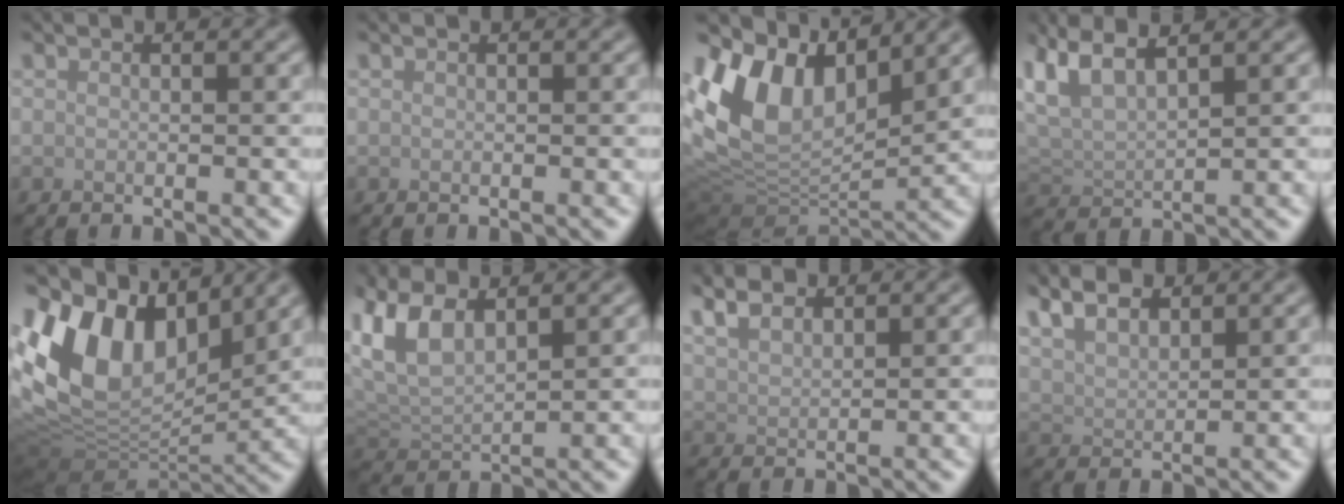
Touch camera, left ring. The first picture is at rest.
{"total": 0.0}
{"total": 11.2, "force": [4.3, 7.1, 7.6], "torque": [-0.159, 0.007, 0.081]}
{"total": 4.7, "force": [3.3, 1.4, 3.1], "torque": [-0.076, 0.019, 0.064]}
{"total": 12.6, "force": [4.1, 8.3, 8.6], "torque": [-0.179, 0.013, 0.077]}
{"total": 5.4, "force": [2.8, 2.4, 3.9], "torque": [-0.097, 0.009, 0.057]}
{"total": 2.9, "force": [2.3, 1.1, 1.3], "torque": [-0.032, 0.012, 0.049]}
{"total": 3.9, "force": [3.0, 1.5, 1.9], "torque": [-0.046, 0.012, 0.054]}